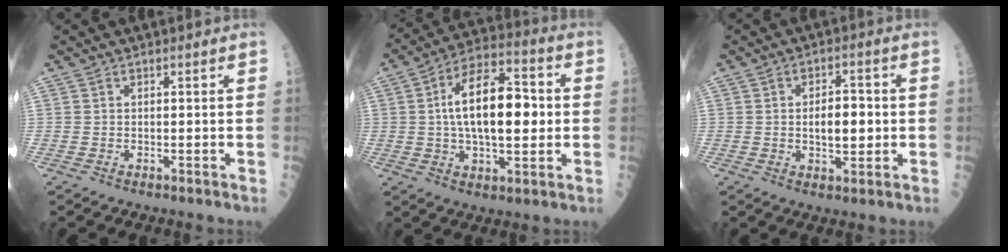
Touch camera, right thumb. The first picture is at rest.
{"total": 17.6, "force": [1.2, 8.3, 15.5], "torque": [-0.241, 0.023, 0.015]}
{"total": 6.6, "force": [0.0, 3.3, 5.8], "torque": [-0.071, 0.004, -0.001]}